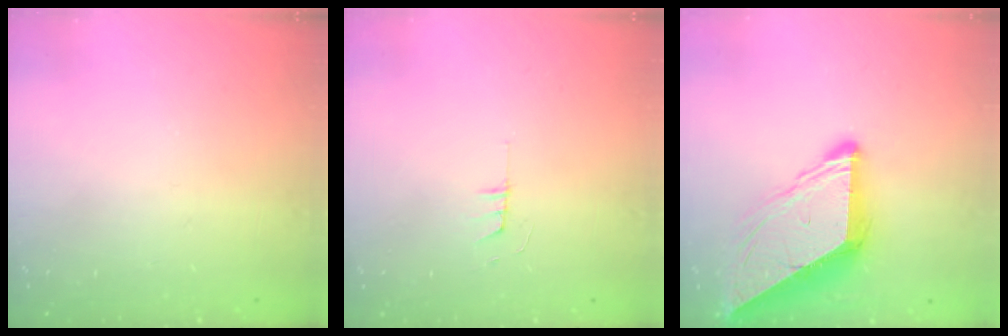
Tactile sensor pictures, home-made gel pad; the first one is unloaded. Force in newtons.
{"total": 4.0, "press": 4.0, "slide": 0.4}
{"total": 10.3, "press": 10.3, "slide": 1.1}